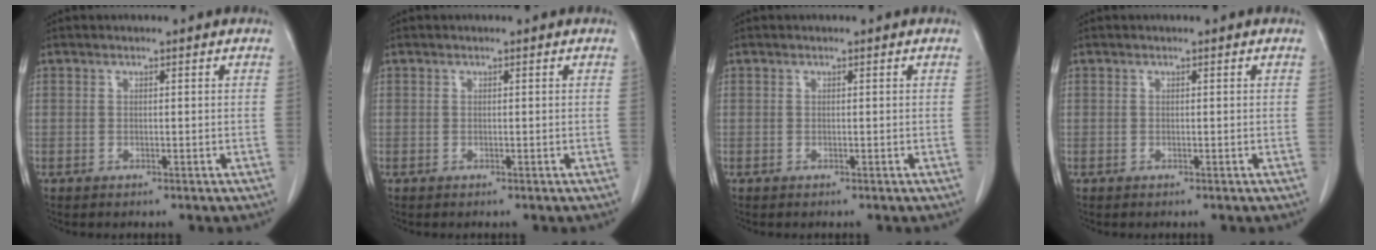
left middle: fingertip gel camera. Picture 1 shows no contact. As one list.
[{"total": 0.0}, {"total": 0.0}, {"total": 0.0}]